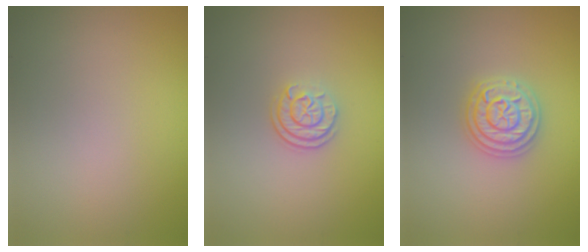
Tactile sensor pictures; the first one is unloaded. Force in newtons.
{"total": 2.4, "press": 1.8, "slide": 1.5}
{"total": 3.7, "press": 3.6, "slide": 0.5}